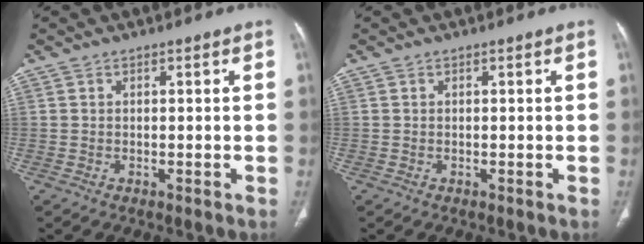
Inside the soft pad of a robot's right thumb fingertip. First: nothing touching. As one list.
[{"total": 0.0}]